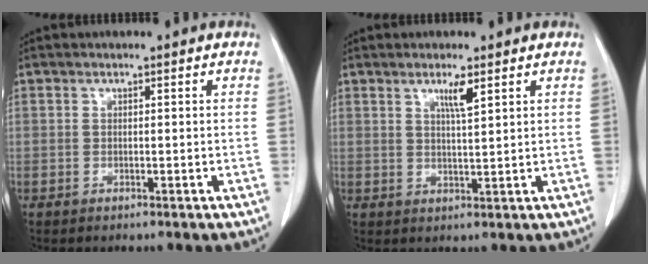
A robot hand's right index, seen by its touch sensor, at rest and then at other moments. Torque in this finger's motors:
{"motor_torque": [0.17, 0.16, 0.04, 0.03]}